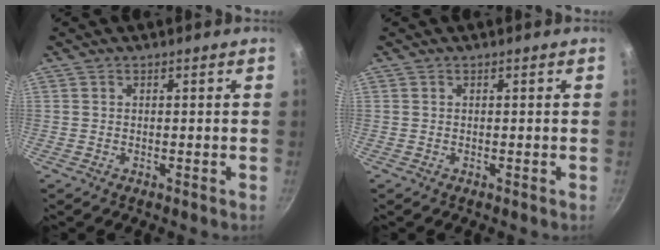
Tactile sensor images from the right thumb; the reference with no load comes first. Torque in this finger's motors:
{"motor_torque": [-0.01, 0.01, 0.00, 0.00, 0.01]}